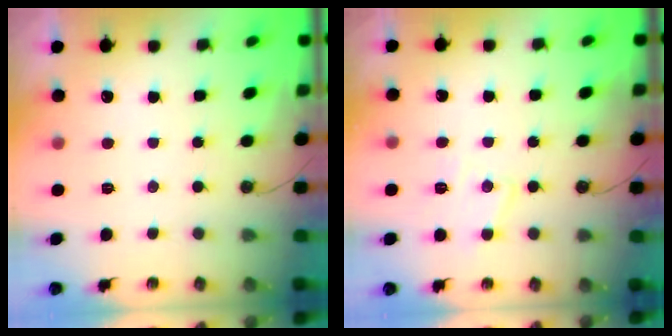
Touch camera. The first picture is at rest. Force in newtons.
{"total": 10.0, "press": 10.0, "slide": 0.7}